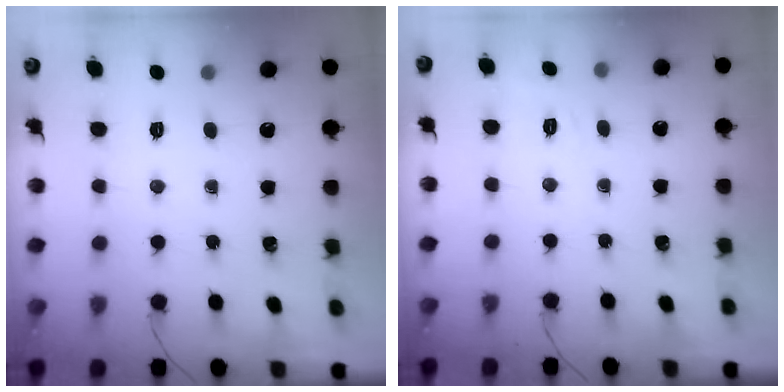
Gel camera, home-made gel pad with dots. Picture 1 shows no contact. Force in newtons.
{"total": 2.1, "press": 0.8, "slide": 1.9}